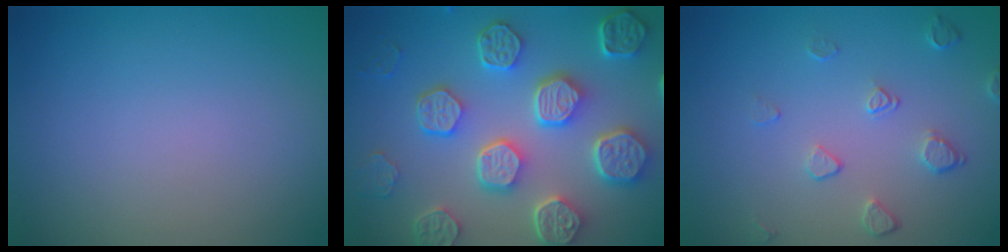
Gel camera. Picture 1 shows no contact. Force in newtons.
{"total": 8.5, "press": 6.5, "slide": 5.5}
{"total": 2.0, "press": 1.3, "slide": 1.5}